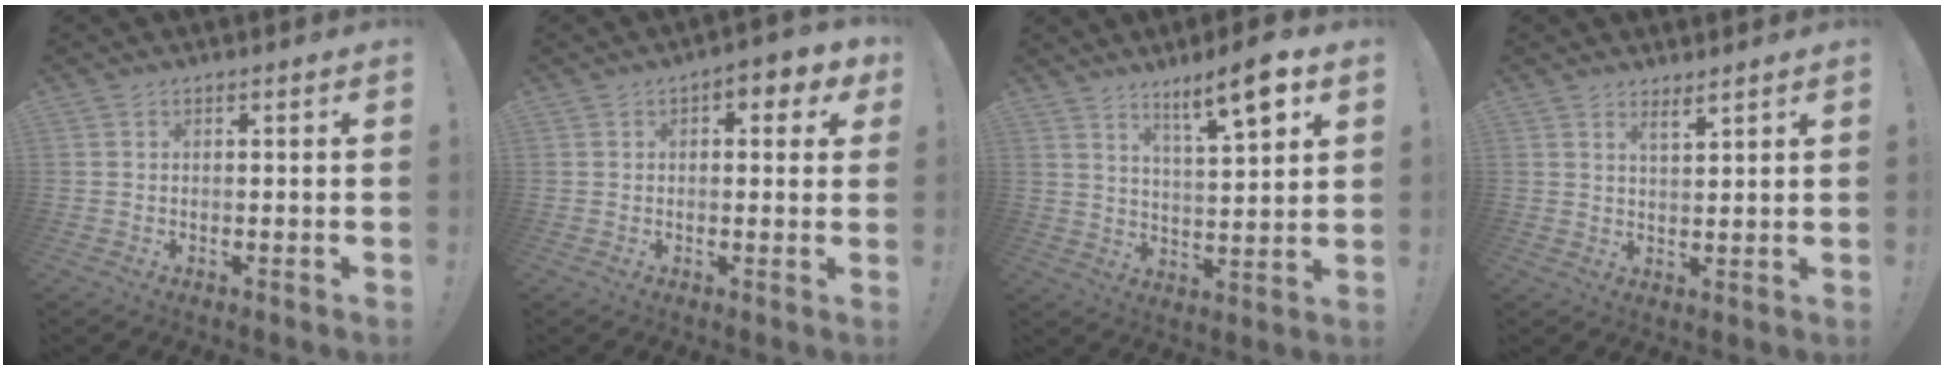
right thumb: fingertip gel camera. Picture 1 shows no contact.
{"total": 4.5, "force": [1.6, 2.3, 3.6], "torque": [-0.030, -0.006, 0.021]}
{"total": 11.3, "force": [7.0, 1.6, 8.7], "torque": [-0.130, -0.038, 0.109]}
{"total": 3.3, "force": [2.8, 0.3, 1.7], "torque": [-0.028, -0.017, 0.048]}